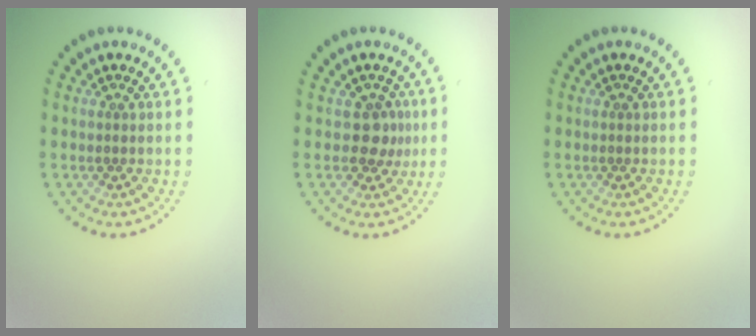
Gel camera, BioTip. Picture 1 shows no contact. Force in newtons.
{"total": 2.1, "press": 1.7, "slide": 1.2}
{"total": 0.0}